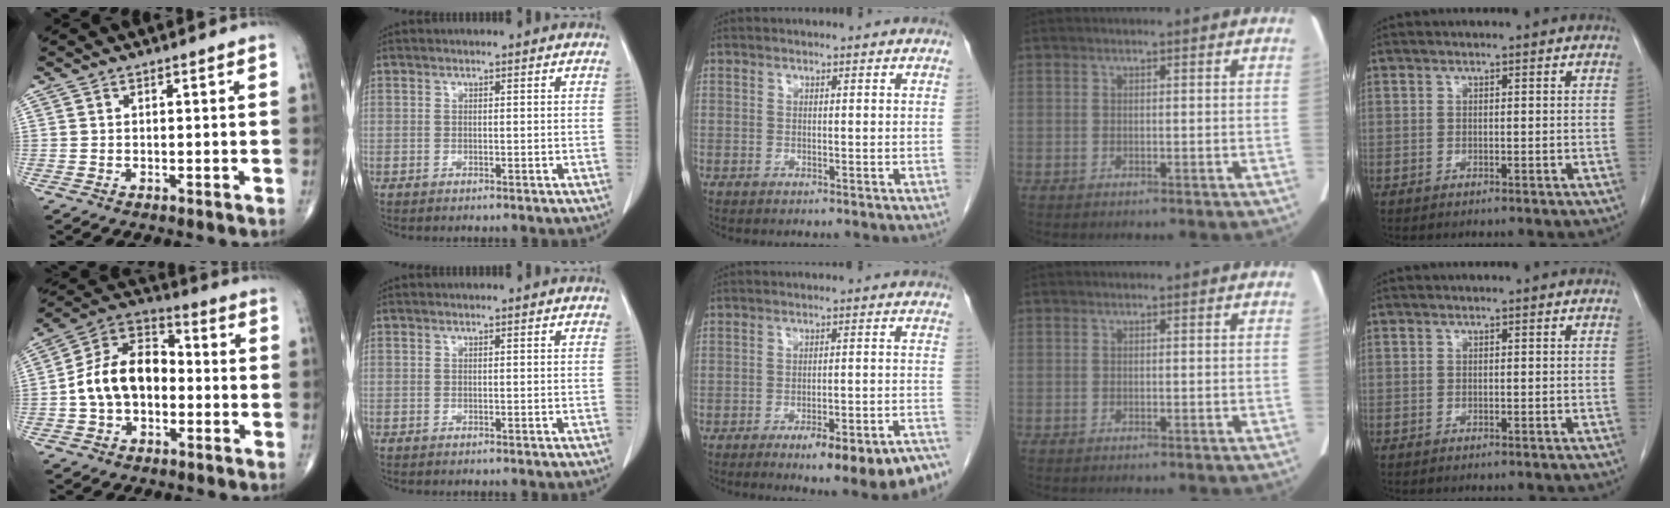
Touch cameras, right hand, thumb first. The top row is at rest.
{"thumb": {"total": 13.8, "force": [-1.4, 9.4, 10.0], "torque": [-0.162, 0.042, -0.037]}, "middle": {"total": 14.9, "force": [-10.5, 2.8, 10.2], "torque": [-0.071, 0.027, -0.141]}}